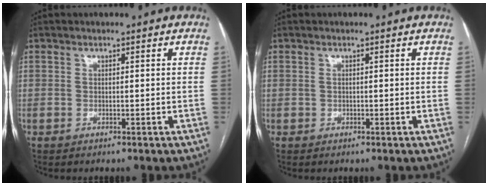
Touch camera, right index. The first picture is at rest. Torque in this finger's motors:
{"motor_torque": [-0.07, -0.03, -0.04, 0.01]}